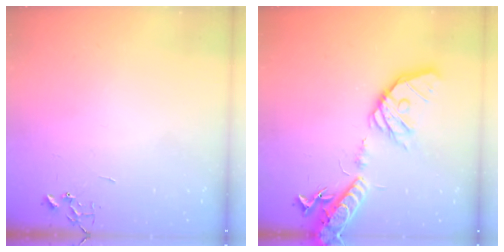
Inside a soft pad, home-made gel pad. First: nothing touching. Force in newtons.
{"total": 22.7, "press": 22.4, "slide": 3.7}